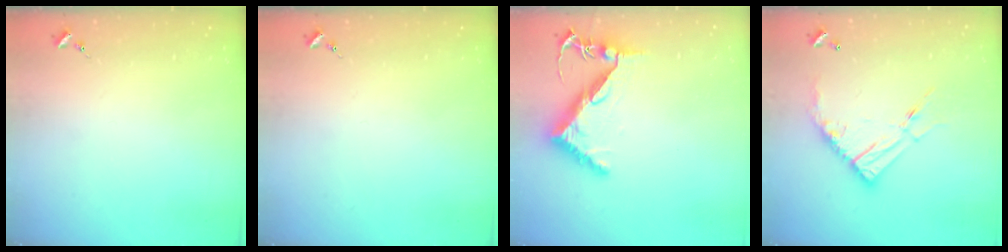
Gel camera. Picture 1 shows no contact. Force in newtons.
{"total": 0.0}
{"total": 8.3, "press": 8.2, "slide": 1.2}
{"total": 14.1, "press": 14.0, "slide": 1.4}